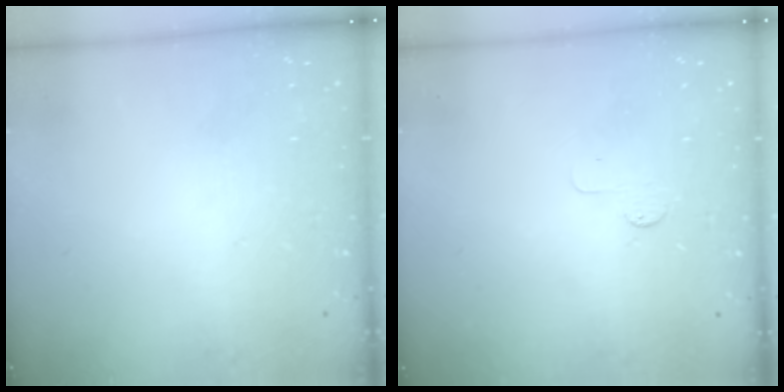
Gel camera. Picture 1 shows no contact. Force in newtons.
{"total": 2.6, "press": 2.6, "slide": 0.3}